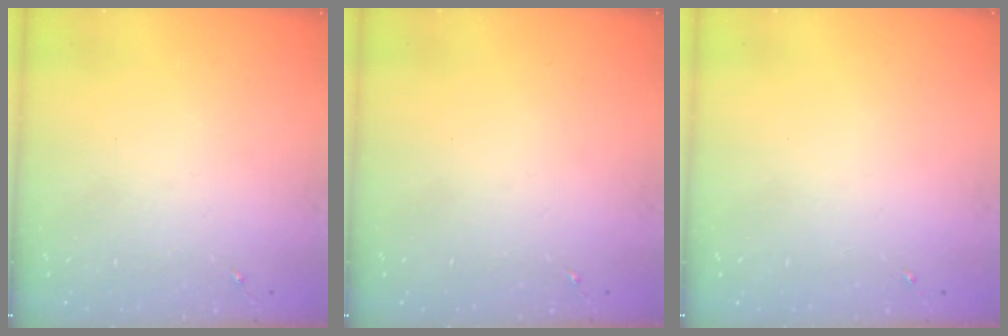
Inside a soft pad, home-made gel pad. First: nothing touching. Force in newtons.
{"total": 0.0}
{"total": 0.0}